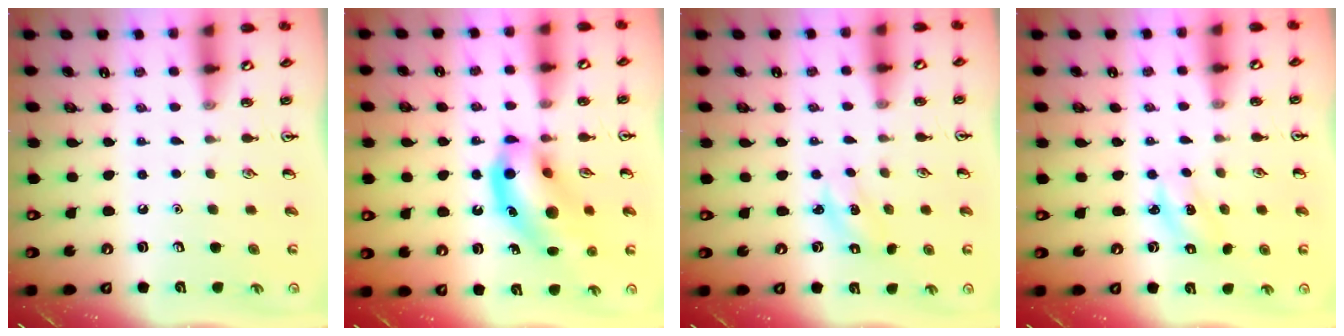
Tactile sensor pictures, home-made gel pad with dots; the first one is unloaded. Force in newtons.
{"total": 14.8, "press": 14.6, "slide": 2.6}
{"total": 2.3, "press": 2.2, "slide": 0.4}
{"total": 2.2, "press": 2.1, "slide": 0.7}